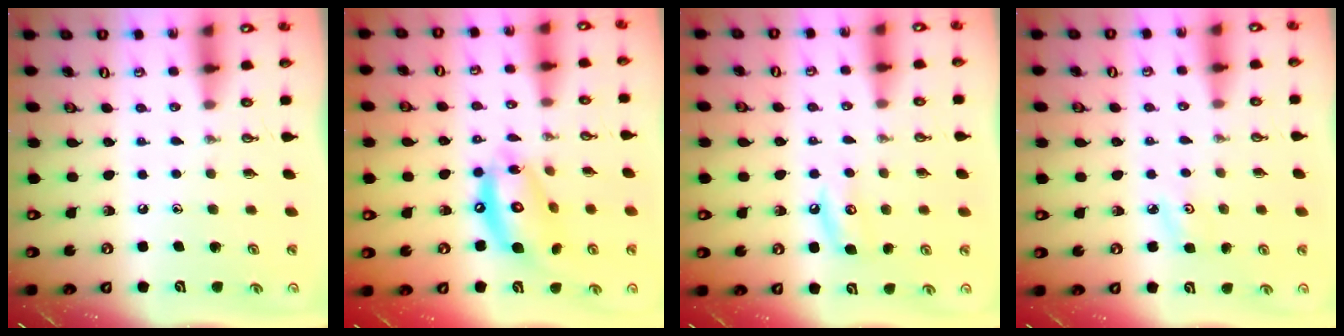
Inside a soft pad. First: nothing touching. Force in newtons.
{"total": 14.3, "press": 14.2, "slide": 1.3}
{"total": 5.4, "press": 5.4, "slide": 0.3}
{"total": 3.1, "press": 3.0, "slide": 0.4}